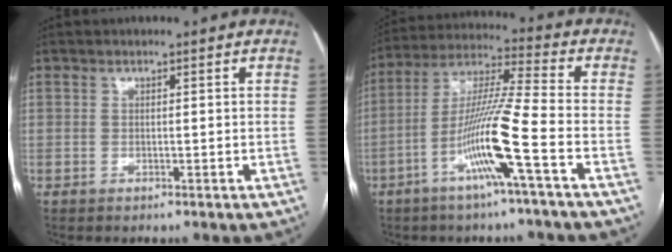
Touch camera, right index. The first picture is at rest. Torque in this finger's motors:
{"motor_torque": [1.81, -0.33, 0.72, 0.13]}